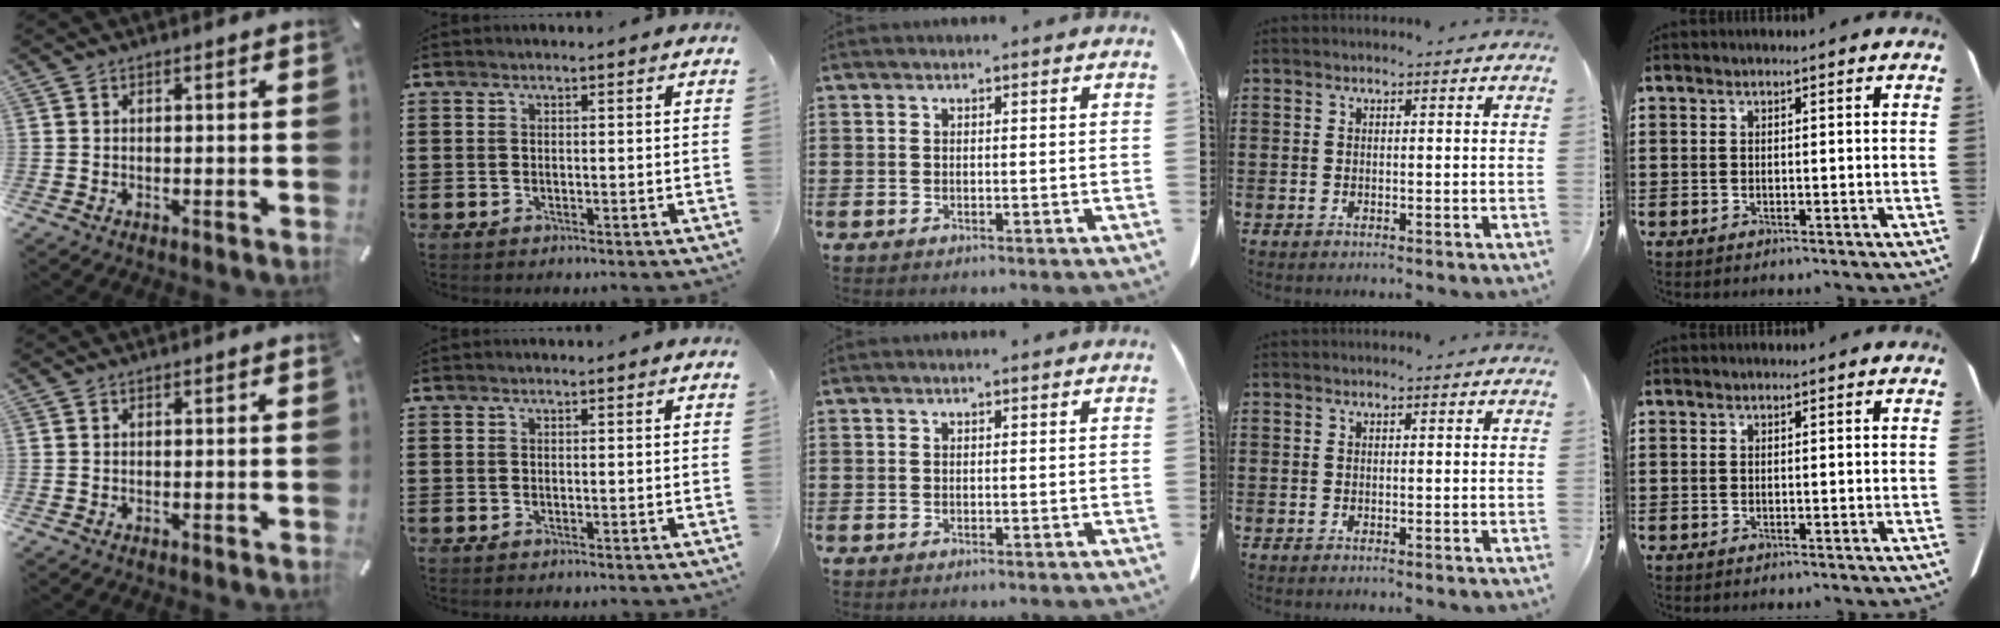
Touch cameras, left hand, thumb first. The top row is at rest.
{}